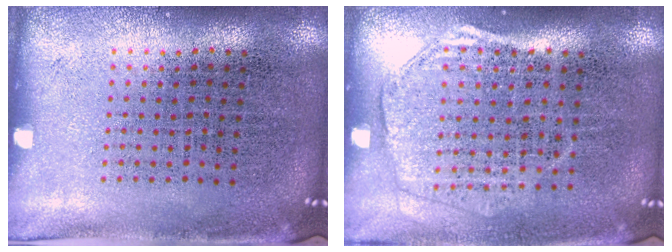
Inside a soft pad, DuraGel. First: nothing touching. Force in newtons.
{"total": 1.7, "press": 1.5, "slide": 0.7}